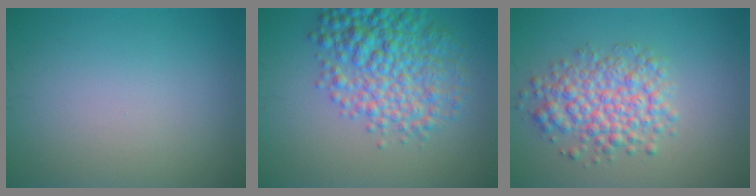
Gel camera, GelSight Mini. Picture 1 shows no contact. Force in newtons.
{"total": 6.9, "press": 6.9, "slide": 0.1}
{"total": 5.0, "press": 5.0, "slide": 0.2}